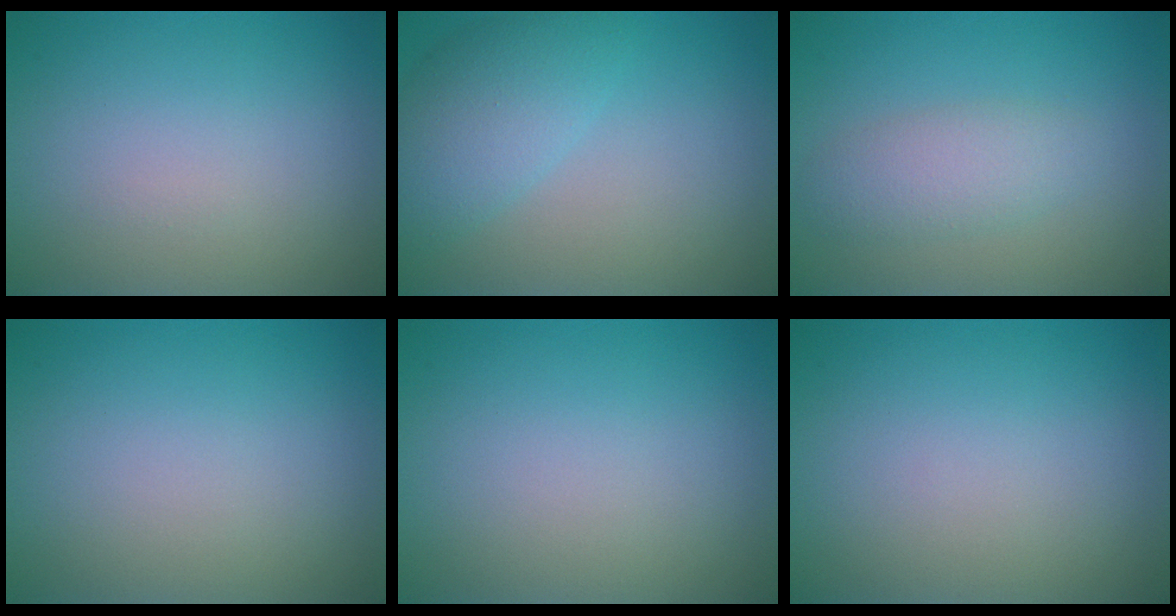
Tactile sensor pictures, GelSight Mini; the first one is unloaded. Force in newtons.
{"total": 4.4, "press": 4.4, "slide": 0.3}
{"total": 2.7, "press": 2.7, "slide": 0.0}
{"total": 0.0}
{"total": 0.0}
{"total": 0.0}